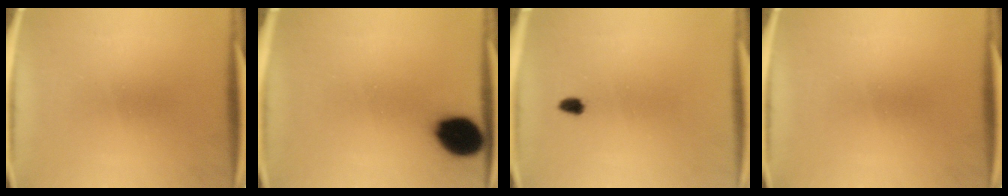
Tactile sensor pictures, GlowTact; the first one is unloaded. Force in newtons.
{"total": 11.9}
{"total": 1.4}
{"total": 0.0}